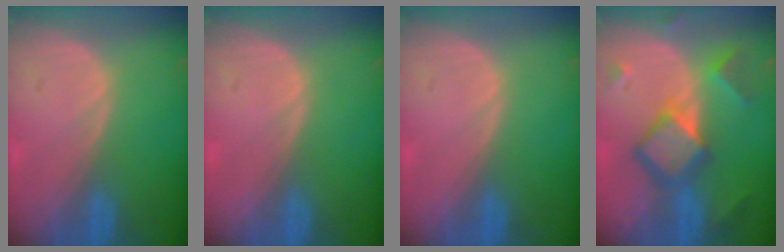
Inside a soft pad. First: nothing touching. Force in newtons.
{"total": 0.0}
{"total": 0.0}
{"total": 7.9, "press": 7.9, "slide": 0.5}